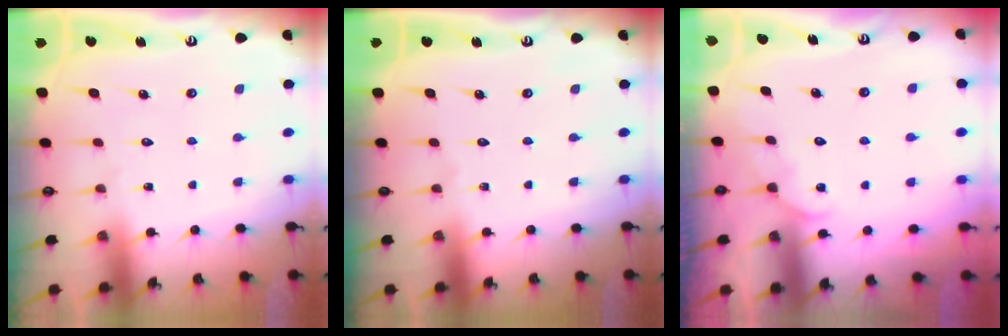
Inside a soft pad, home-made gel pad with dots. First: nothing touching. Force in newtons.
{"total": 0.0}
{"total": 4.6, "press": 4.6, "slide": 0.4}